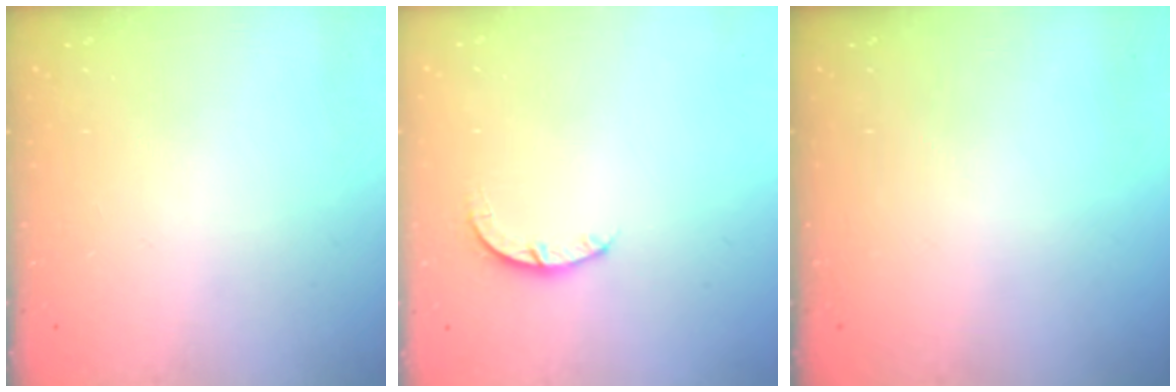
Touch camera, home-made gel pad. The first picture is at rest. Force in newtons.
{"total": 2.9, "press": 2.9, "slide": 0.4}
{"total": 0.0}